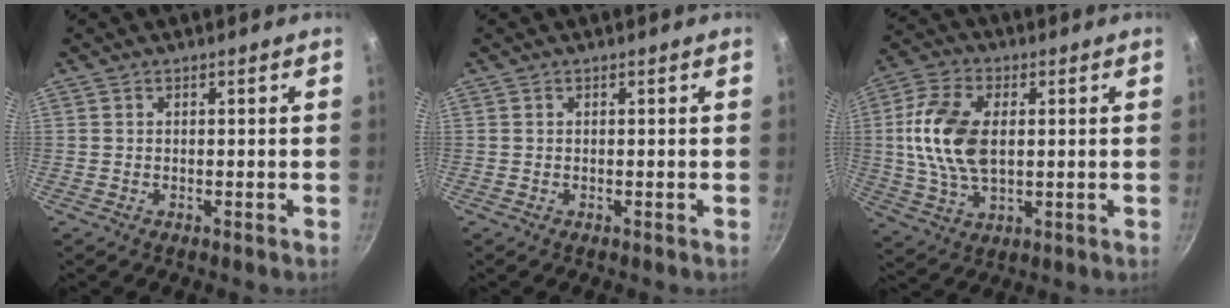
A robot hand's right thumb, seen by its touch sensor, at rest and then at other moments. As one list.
[{"total": 0.0}, {"total": 13.9, "force": [1.4, 8.2, 11.1], "torque": [-0.207, 0.005, 0.023]}]